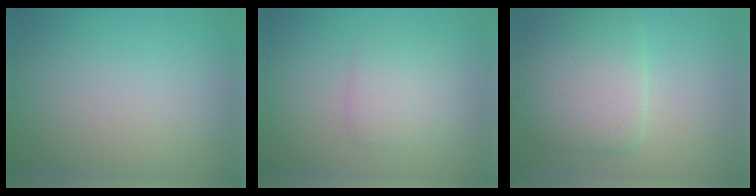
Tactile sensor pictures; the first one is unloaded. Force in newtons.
{"total": 2.5, "press": 2.5, "slide": 0.3}
{"total": 7.2, "press": 7.2, "slide": 0.2}